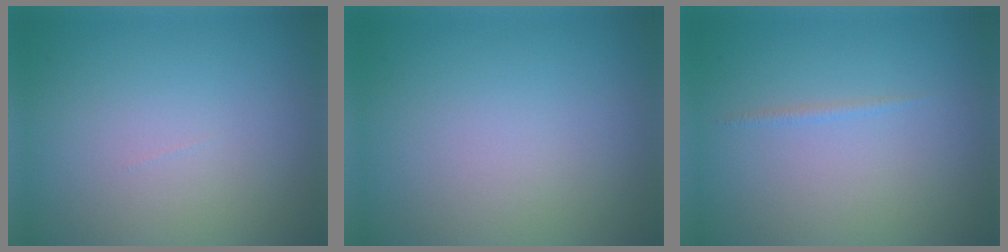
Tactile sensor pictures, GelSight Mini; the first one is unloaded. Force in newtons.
{"total": 0.0}
{"total": 0.5, "press": 0.5, "slide": 0.1}